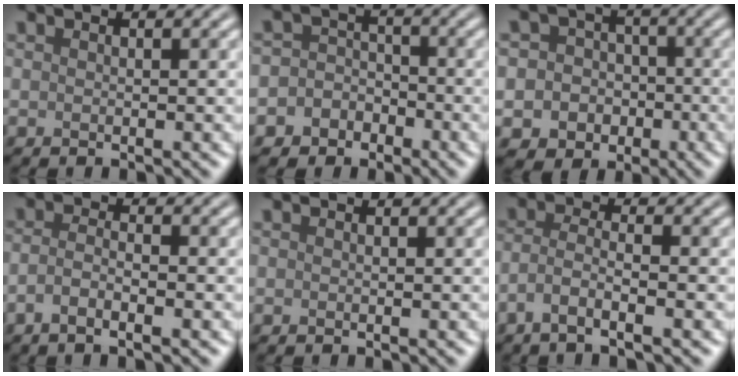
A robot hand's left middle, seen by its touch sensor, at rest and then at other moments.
{"total": 4.9, "force": [-2.6, 4.2, 0.5], "torque": [0.027, 0.001, -0.062]}
{"total": 7.0, "force": [-1.9, 6.5, 1.5], "torque": [-0.016, 0.008, -0.059]}
{"total": 2.4, "force": [-1.2, 0.7, 2.0], "torque": [-0.039, 0.001, -0.028]}
{"total": 0.0}
{"total": 3.2, "force": [-1.7, 0.6, 2.6], "torque": [-0.053, 0.004, -0.043]}